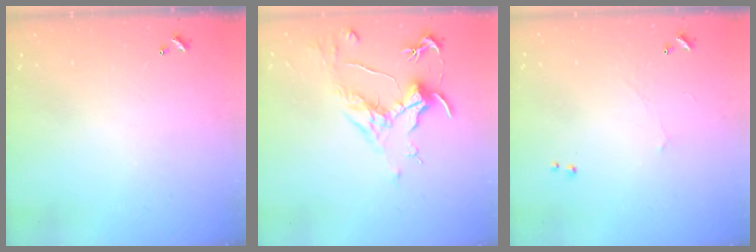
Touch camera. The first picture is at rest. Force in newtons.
{"total": 1.8, "press": 1.6, "slide": 0.9}
{"total": 0.7, "press": 0.1, "slide": 0.7}